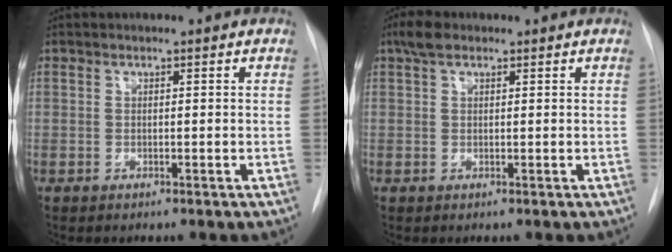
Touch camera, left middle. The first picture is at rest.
{"total": 2.6, "force": [1.7, 1.2, 1.6], "torque": [-0.035, 0.017, 0.033]}